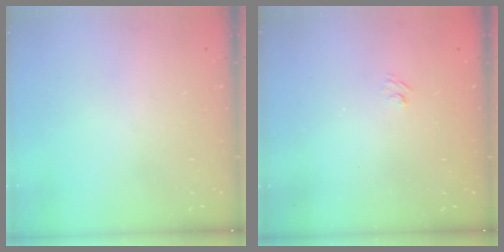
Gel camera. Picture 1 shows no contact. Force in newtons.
{"total": 2.2, "press": 2.0, "slide": 1.0}